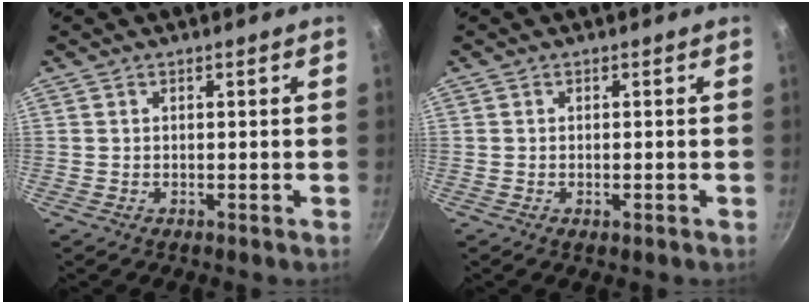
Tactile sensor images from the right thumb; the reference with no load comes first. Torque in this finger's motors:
{"motor_torque": [-0.38, 0.05, -0.03, 0.04, 0.06]}